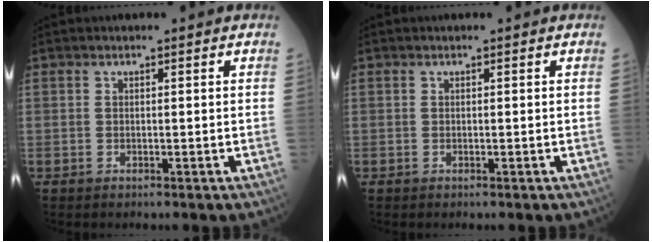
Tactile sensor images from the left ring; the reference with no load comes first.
{"total": 0.0}